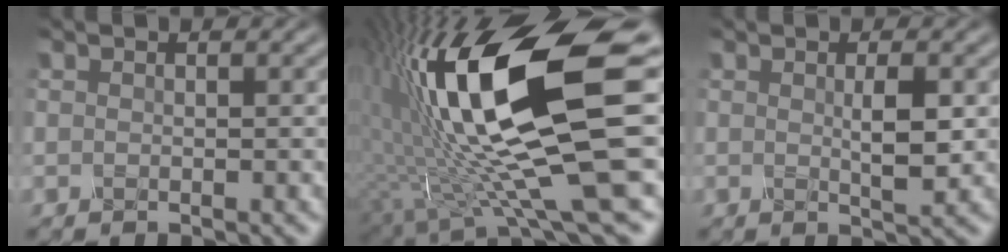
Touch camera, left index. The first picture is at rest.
{"total": 17.1, "force": [2.3, 4.6, 16.3], "torque": [-0.298, -0.010, 0.050]}
{"total": 2.6, "force": [0.3, 0.5, 2.5], "torque": [-0.045, -0.003, 0.005]}